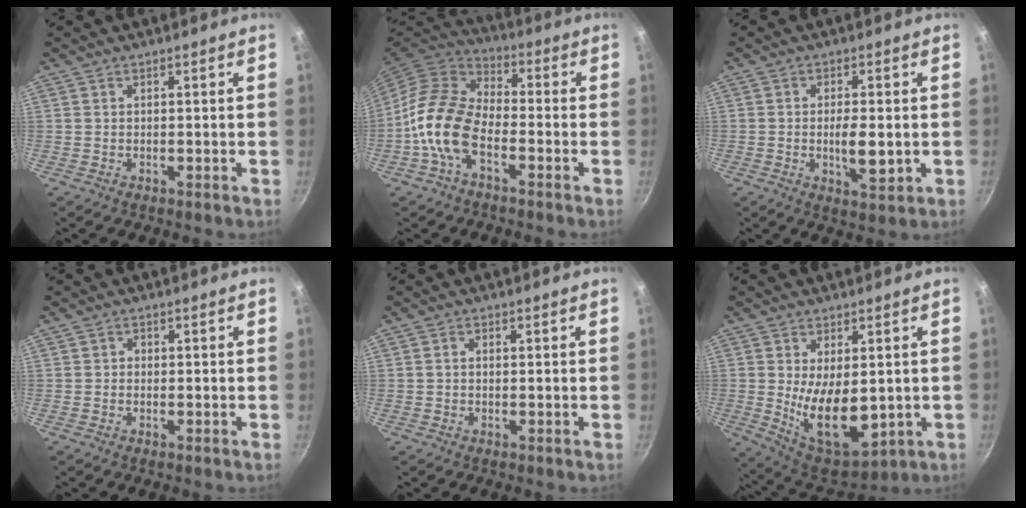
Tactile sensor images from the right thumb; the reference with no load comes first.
{"total": 12.7, "force": [-4.6, 7.2, 9.4], "torque": [-0.164, 0.046, -0.105]}
{"total": 5.8, "force": [-0.7, 2.3, 5.3], "torque": [-0.089, -0.002, -0.008]}
{"total": 0.8, "force": [-0.2, 0.7, 0.2], "torque": [-0.001, 0.003, -0.005]}
{"total": 1.0, "force": [0.1, 0.7, 0.6], "torque": [-0.011, 0.005, 0.000]}
{"total": 14.4, "force": [-0.5, 7.6, 12.1], "torque": [-0.176, -0.026, 0.016]}